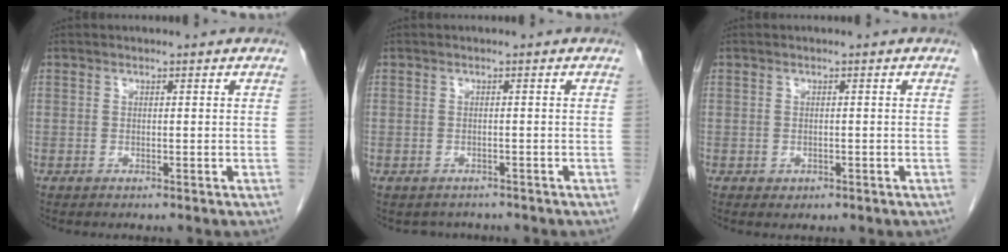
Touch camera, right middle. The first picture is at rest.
{"total": 2.4, "force": [-2.0, 1.3, 0.0], "torque": [-0.004, 0.002, -0.029]}
{"total": 0.8, "force": [-0.3, 0.7, 0.3], "torque": [-0.007, 0.001, 0.001]}